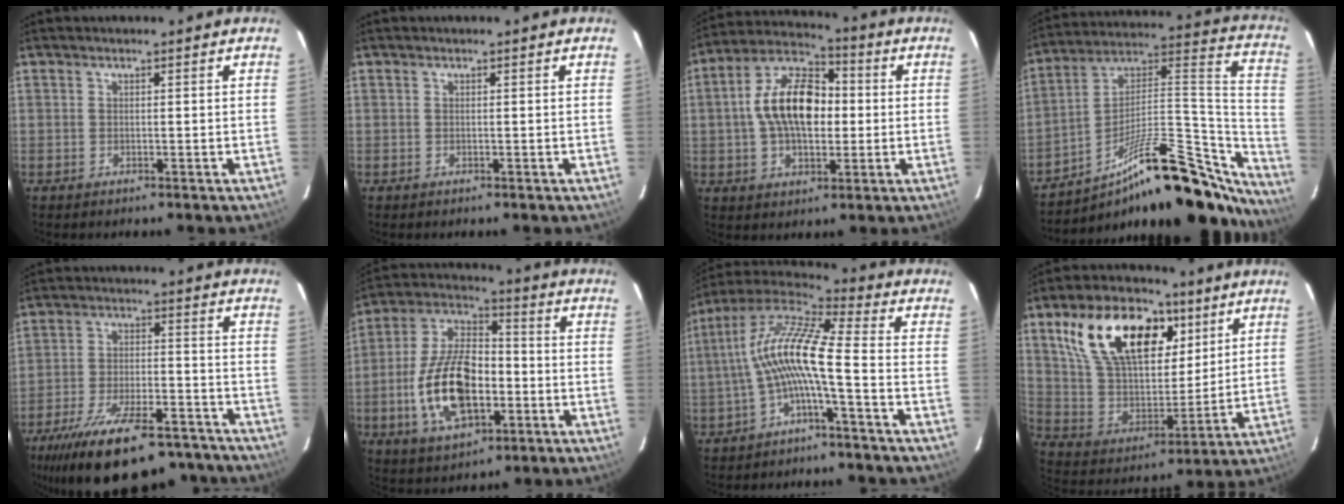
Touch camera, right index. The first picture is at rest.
{"total": 0.0}
{"total": 14.3, "force": [0.3, 8.1, 11.8], "torque": [-0.217, 0.027, -0.001]}
{"total": 30.2, "force": [-22.4, 9.5, 17.9], "torque": [-0.223, 0.045, -0.328]}
{"total": 24.6, "force": [-19.3, 8.6, 12.6], "torque": [-0.237, -0.020, -0.277]}
{"total": 17.7, "force": [-4.4, 9.3, 14.4], "torque": [-0.295, 0.008, -0.072]}
{"total": 11.8, "force": [-2.5, 1.1, 11.4], "torque": [-0.231, 0.017, -0.053]}
{"total": 23.2, "force": [10.9, 12.8, 15.9], "torque": [-0.309, 0.032, 0.203]}